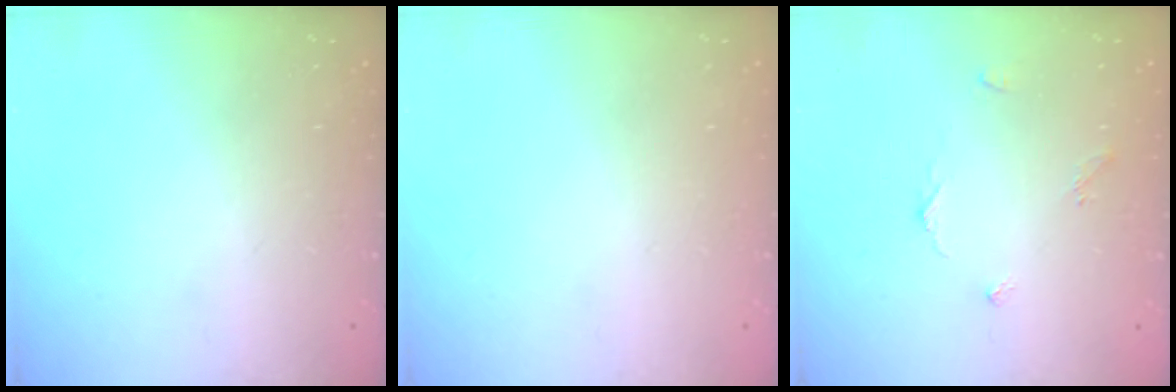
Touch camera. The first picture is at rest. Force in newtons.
{"total": 1.8, "press": 1.8, "slide": 0.1}
{"total": 2.9, "press": 2.9, "slide": 0.4}